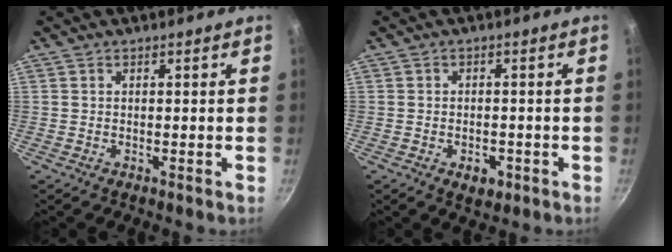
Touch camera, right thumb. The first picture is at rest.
{"total": 3.7, "force": [-1.6, 2.5, 2.3], "torque": [-0.023, 0.012, -0.015]}